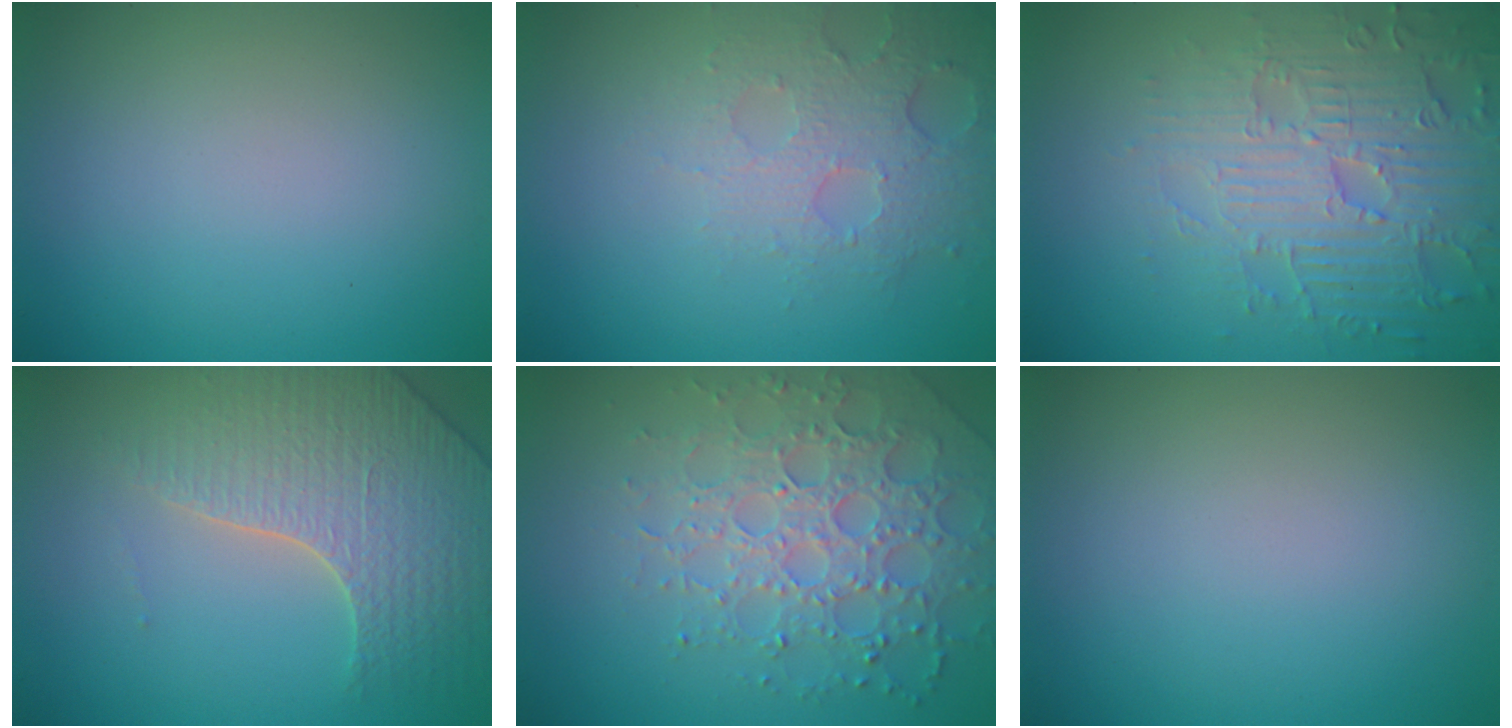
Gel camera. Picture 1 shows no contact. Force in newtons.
{"total": 3.6, "press": 3.2, "slide": 1.8}
{"total": 5.6, "press": 5.1, "slide": 2.2}
{"total": 4.5, "press": 4.4, "slide": 1.2}
{"total": 4.9, "press": 4.7, "slide": 1.3}
{"total": 0.0}